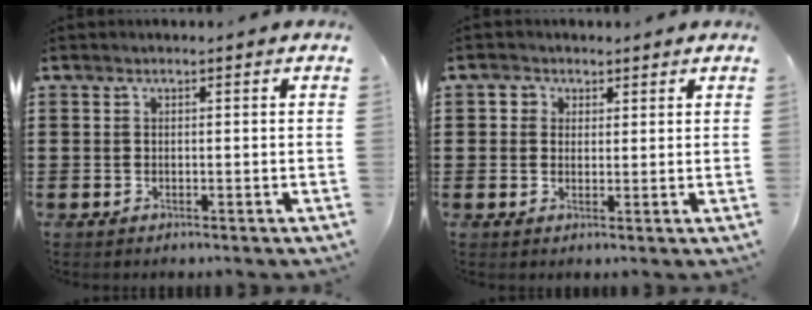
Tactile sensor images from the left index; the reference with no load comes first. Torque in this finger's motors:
{"motor_torque": [0.13, -0.14, 0.26, 0.01]}